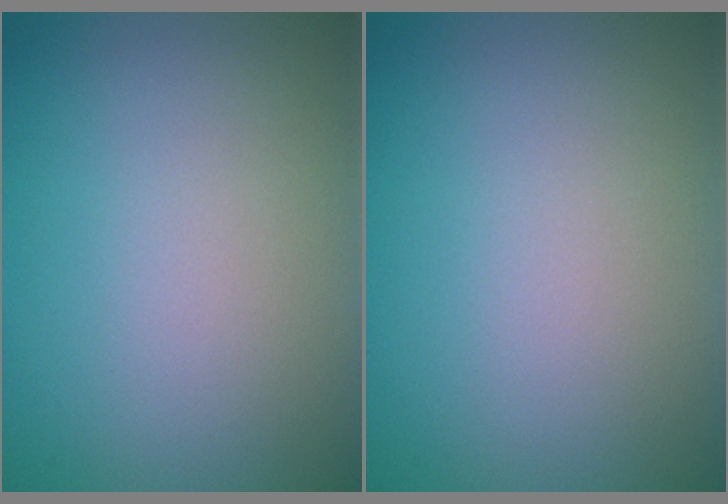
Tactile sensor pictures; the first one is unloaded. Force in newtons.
{"total": 0.0}